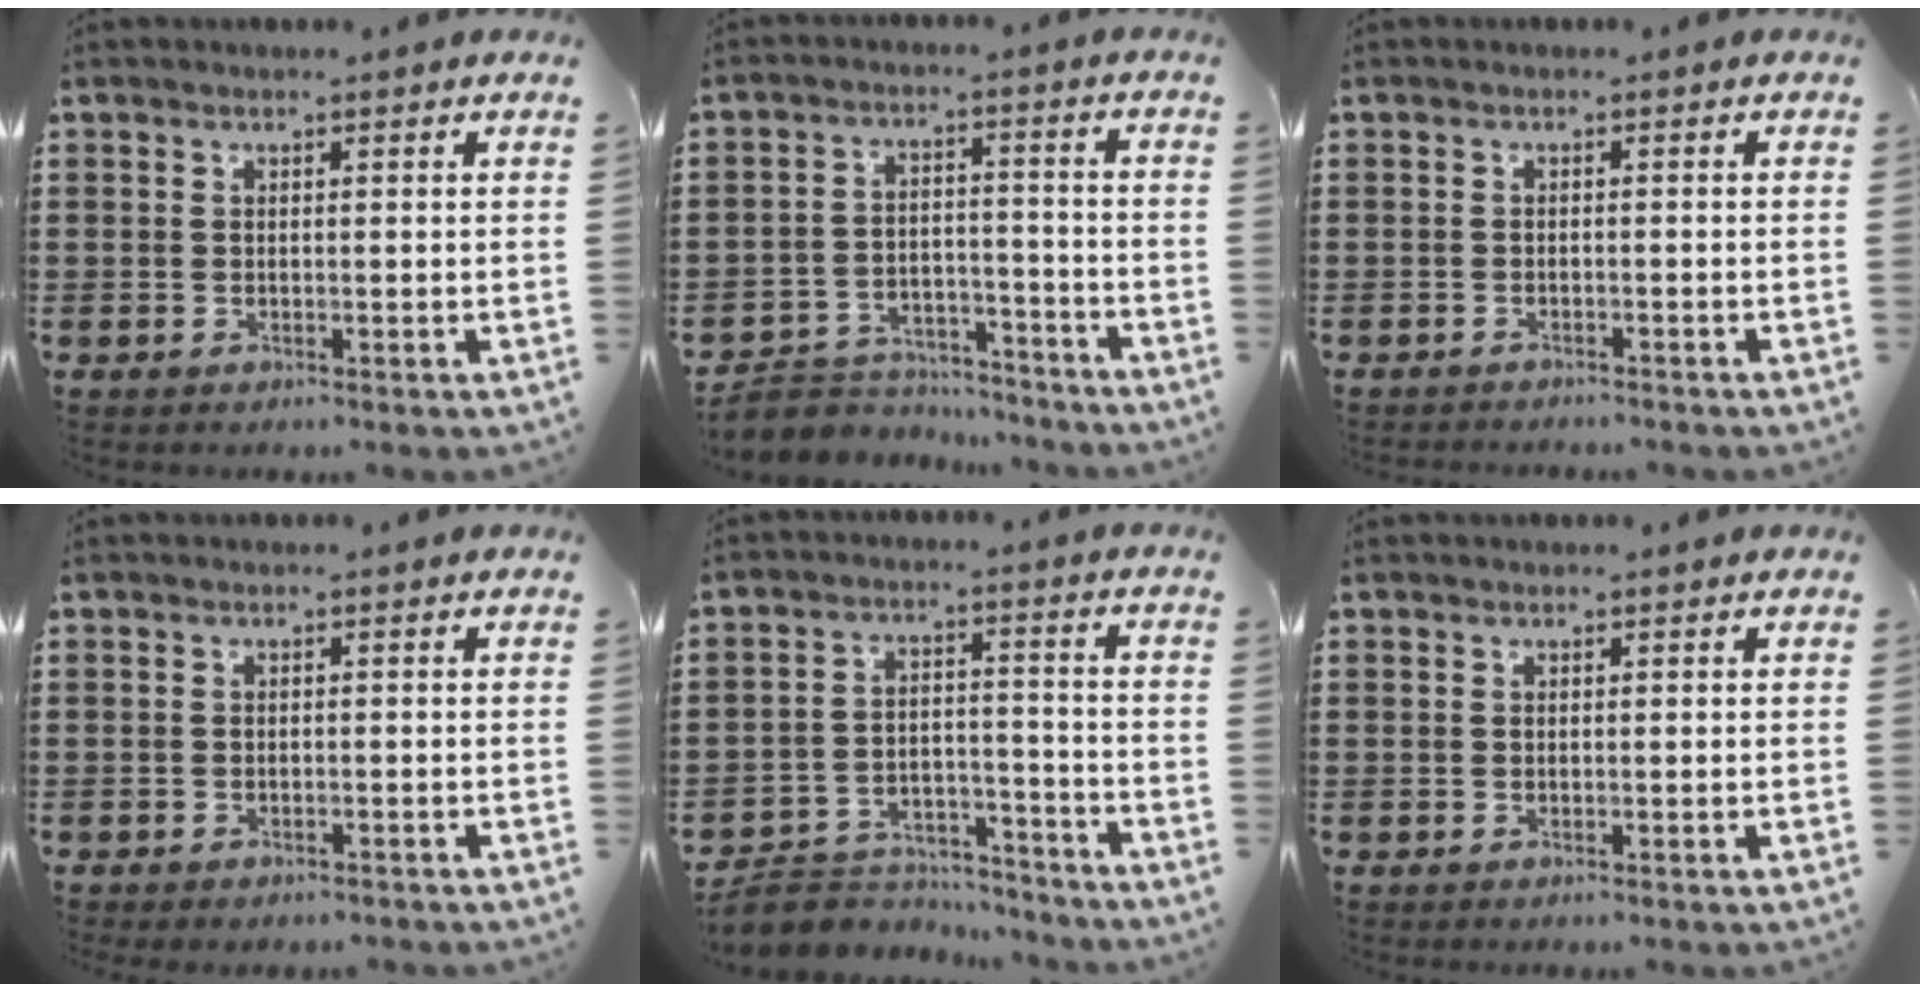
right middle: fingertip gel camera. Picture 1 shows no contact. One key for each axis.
{"total": 5.6, "fx": -5.4, "fy": 1.4, "fz": 0.4, "tx": -0.013, "ty": 0.013, "tz": -0.111}
{"total": 1.0, "fx": -1.0, "fy": 0.0, "fz": 0.0, "tx": -0.004, "ty": -0.001, "tz": -0.019}
{"total": 0.8, "fx": -0.8, "fy": 0.1, "fz": 0.1, "tx": -0.004, "ty": -0.003, "tz": -0.016}
{"total": 6.6, "fx": -6.3, "fy": 1.8, "fz": 0.9, "tx": -0.018, "ty": 0.018, "tz": -0.123}
{"total": 0.0}